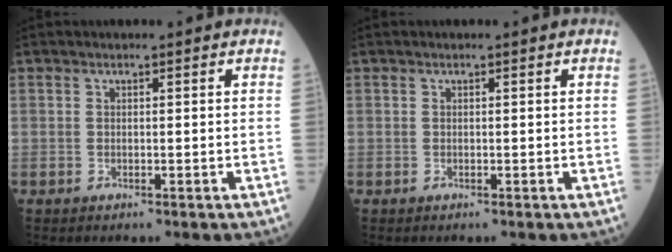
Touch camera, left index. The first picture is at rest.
{"total": 0.0}